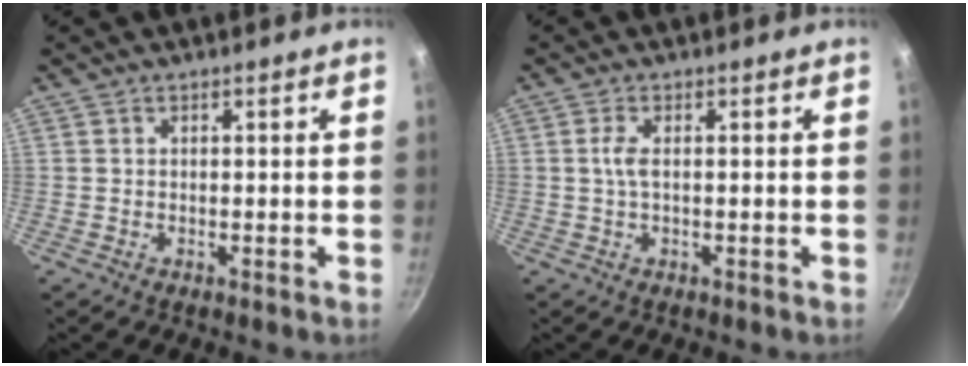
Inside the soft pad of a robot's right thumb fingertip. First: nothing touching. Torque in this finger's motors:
{"motor_torque": [0.91, 0.31, 0.53, -0.40, 0.02]}